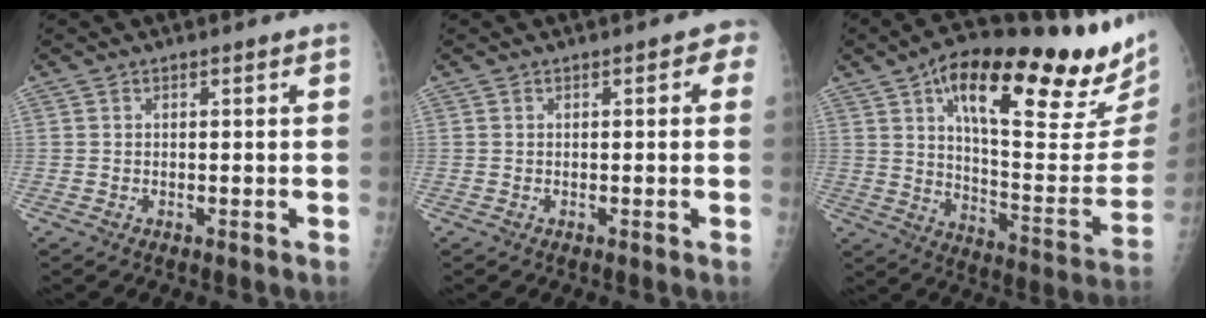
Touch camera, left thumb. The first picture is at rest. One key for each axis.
{"total": 2.5, "fx": 0.5, "fy": 1.3, "fz": 2.1, "tx": -0.007, "ty": 0.004, "tz": -0.001}
{"total": 31.7, "fx": 17.0, "fy": 9.5, "fz": 25.1, "tx": -0.319, "ty": -0.029, "tz": 0.263}